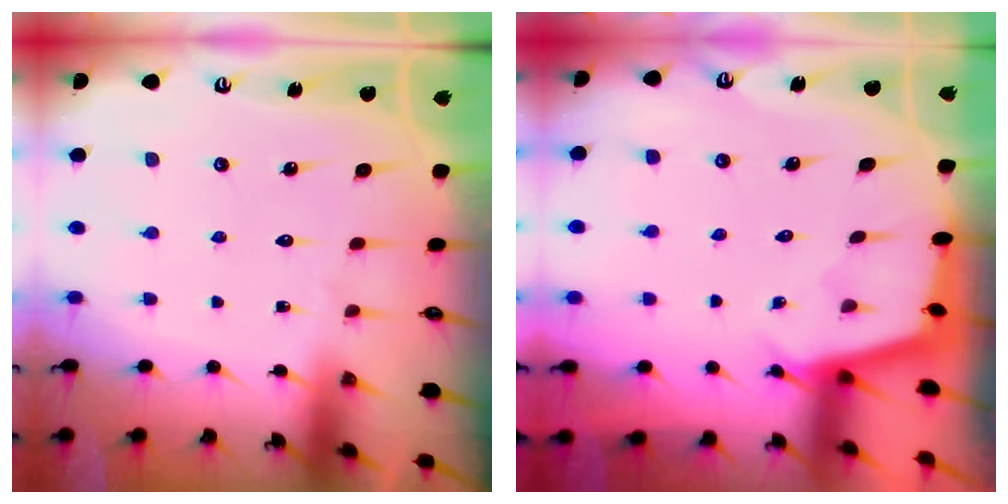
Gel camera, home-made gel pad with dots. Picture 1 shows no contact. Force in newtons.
{"total": 2.5, "press": 2.5, "slide": 0.2}